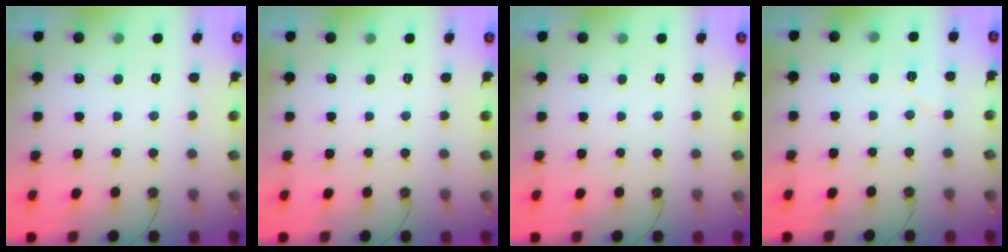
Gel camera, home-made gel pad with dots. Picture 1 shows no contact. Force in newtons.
{"total": 0.0}
{"total": 0.0}
{"total": 4.4, "press": 4.2, "slide": 1.4}